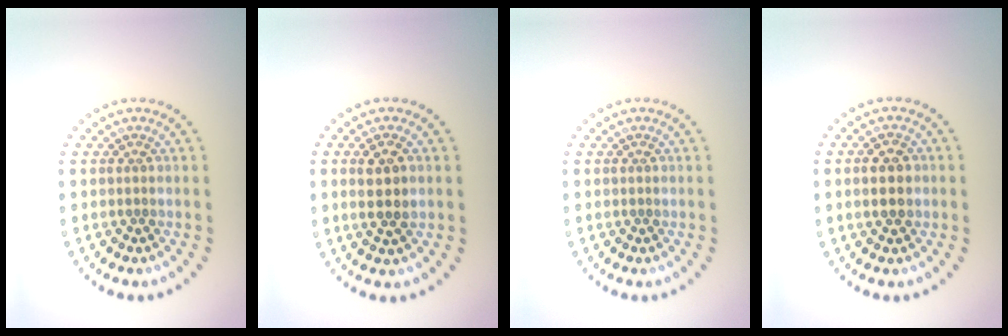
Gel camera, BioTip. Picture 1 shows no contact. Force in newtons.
{"total": 2.6, "press": 2.5, "slide": 0.7}
{"total": 0.0}
{"total": 2.5, "press": 2.5, "slide": 0.1}